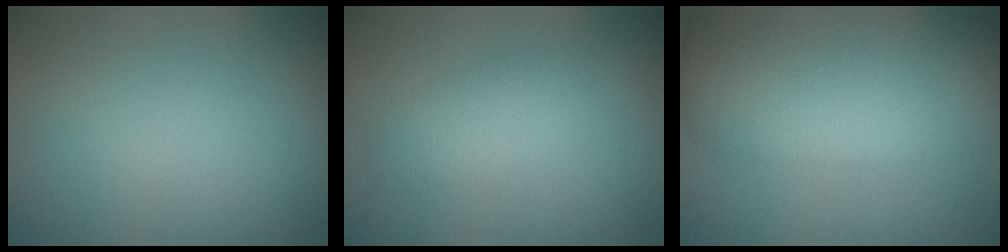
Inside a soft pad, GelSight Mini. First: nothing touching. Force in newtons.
{"total": 2.5, "press": 2.5, "slide": 0.1}
{"total": 11.8, "press": 11.8, "slide": 0.8}